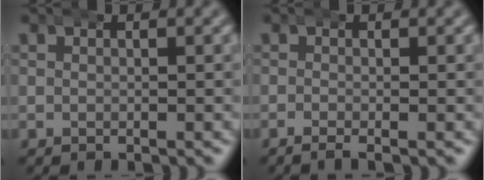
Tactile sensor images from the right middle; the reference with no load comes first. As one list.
[{"total": 1.3, "force": [-1.0, 0.2, 0.8], "torque": [-0.015, -0.001, -0.018]}]